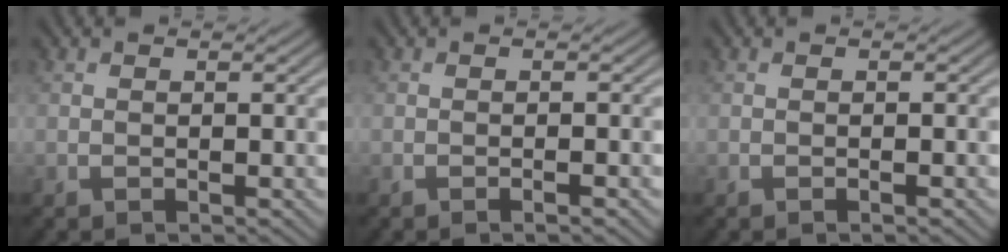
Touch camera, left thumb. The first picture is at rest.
{"total": 1.4, "force": [-0.5, 0.1, 1.3], "torque": [-0.015, 0.003, -0.012]}
{"total": 0.7, "force": [-0.3, 0.0, 0.7], "torque": [-0.010, 0.000, -0.007]}